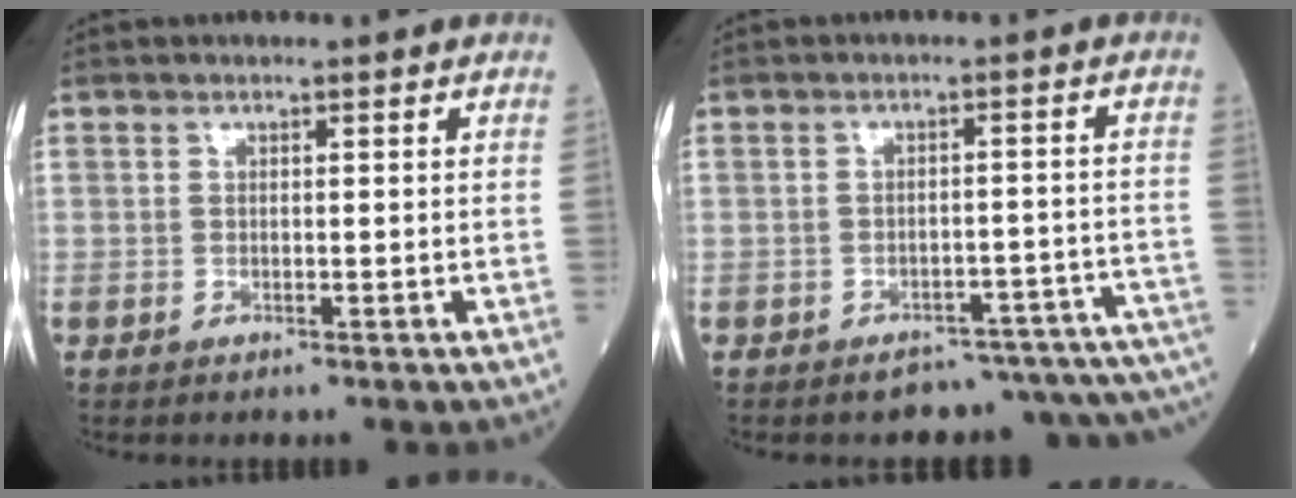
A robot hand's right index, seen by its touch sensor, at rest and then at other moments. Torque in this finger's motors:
{"motor_torque": [0.07, -0.31, 0.11, -0.01]}